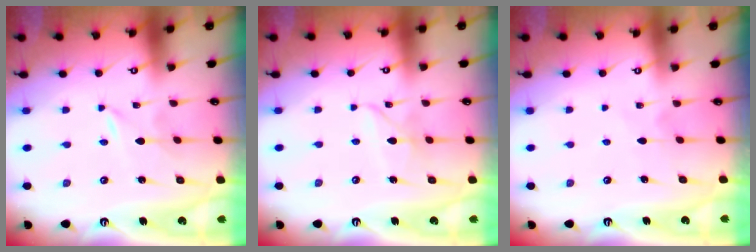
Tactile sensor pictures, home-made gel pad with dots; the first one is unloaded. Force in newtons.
{"total": 5.0, "press": 5.0, "slide": 0.3}
{"total": 3.7, "press": 3.7, "slide": 0.5}